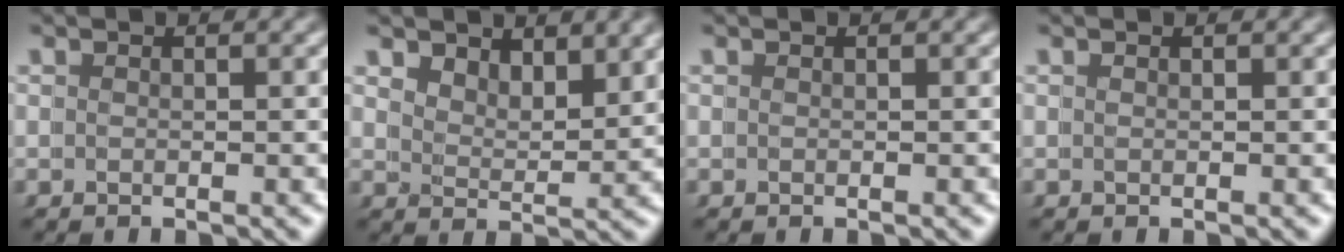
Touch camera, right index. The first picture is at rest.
{"total": 3.0, "force": [2.8, -0.8, -1.0], "torque": [0.013, -0.009, 0.050]}
{"total": 0.0}
{"total": 0.6, "force": [0.5, 0.3, -0.2], "torque": [0.004, 0.003, 0.003]}